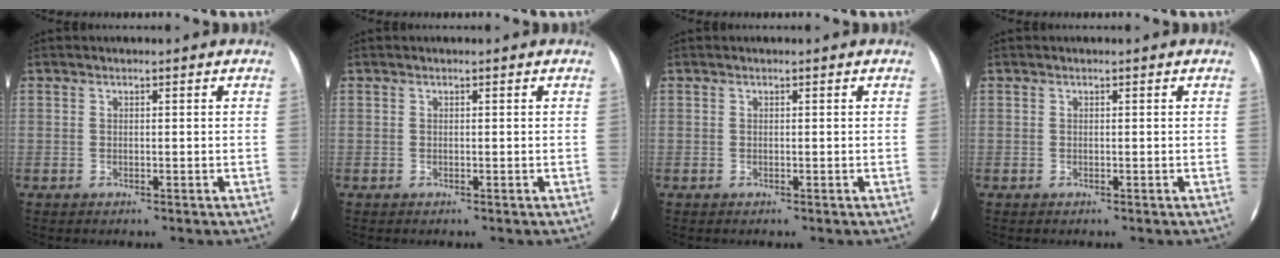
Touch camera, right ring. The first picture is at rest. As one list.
[{"total": 0.0}, {"total": 0.0}, {"total": 0.0}]